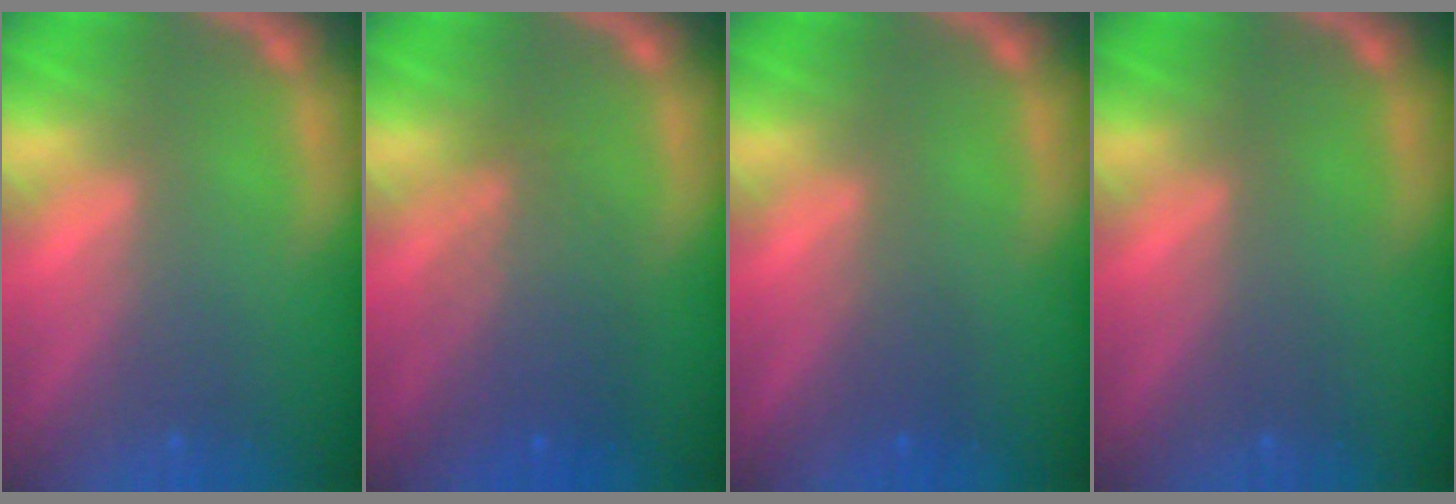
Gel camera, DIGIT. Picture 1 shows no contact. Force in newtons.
{"total": 5.1}
{"total": 1.4}
{"total": 0.0}